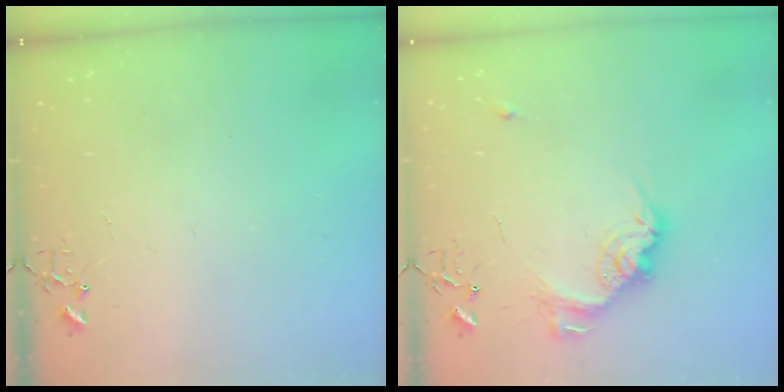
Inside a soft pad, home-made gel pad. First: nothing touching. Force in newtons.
{"total": 15.4, "press": 15.4, "slide": 1.0}